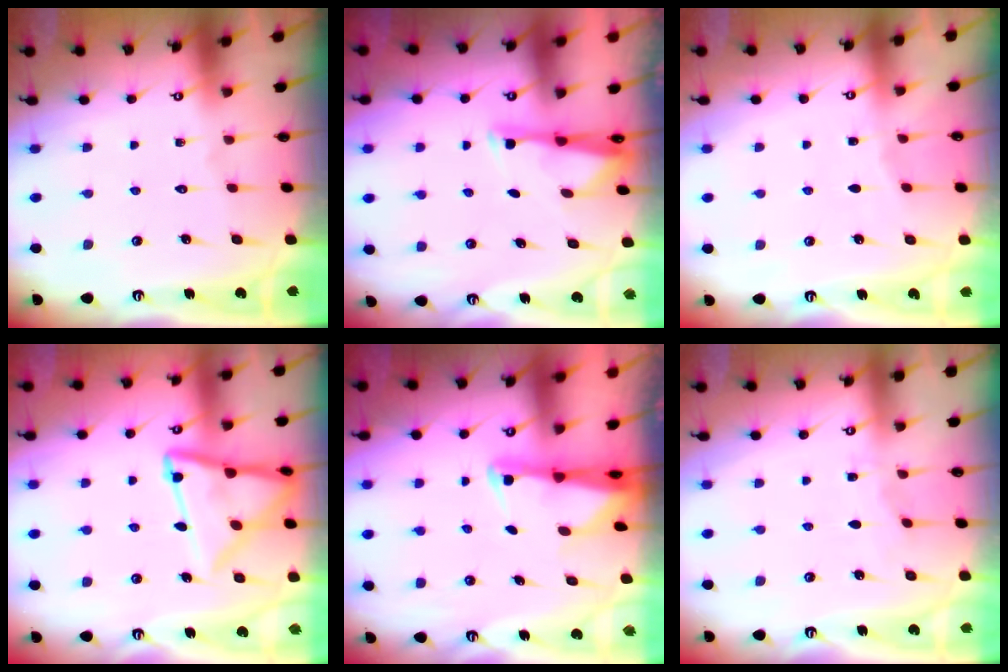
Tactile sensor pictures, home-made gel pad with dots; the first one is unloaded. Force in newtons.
{"total": 2.9, "press": 2.8, "slide": 0.5}
{"total": 2.2, "press": 2.2, "slide": 0.3}
{"total": 15.4, "press": 15.3, "slide": 1.6}
{"total": 2.4, "press": 2.3, "slide": 0.5}
{"total": 2.5, "press": 2.5, "slide": 0.3}